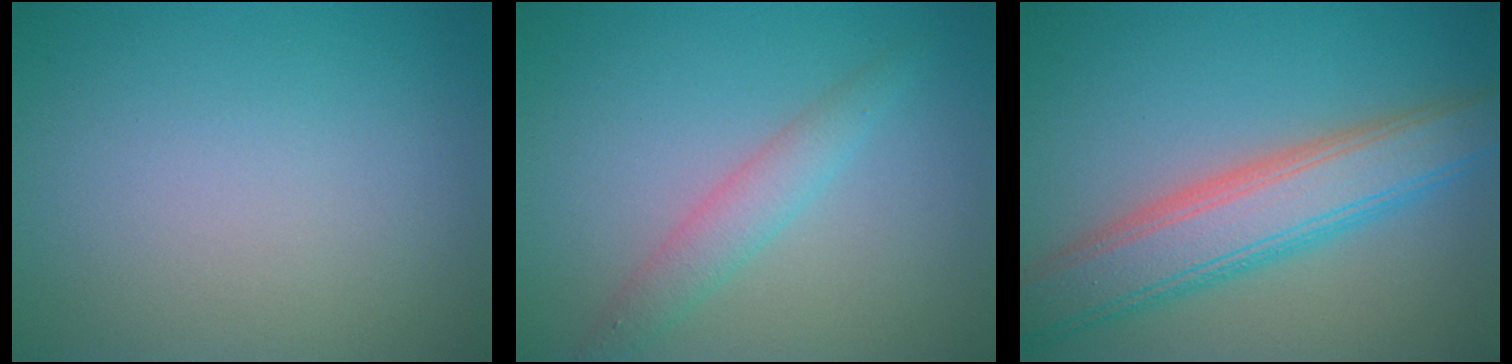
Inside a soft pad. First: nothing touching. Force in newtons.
{"total": 2.3, "press": 2.3, "slide": 0.1}
{"total": 7.0, "press": 7.0, "slide": 0.3}